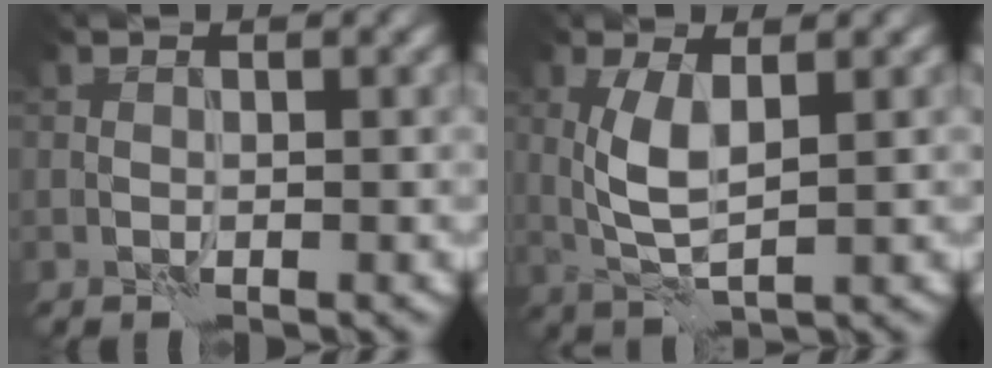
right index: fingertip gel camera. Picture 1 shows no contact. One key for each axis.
{"total": 3.7, "fx": 0.9, "fy": 1.2, "fz": 3.3, "tx": -0.077, "ty": -0.001, "tz": 0.021}